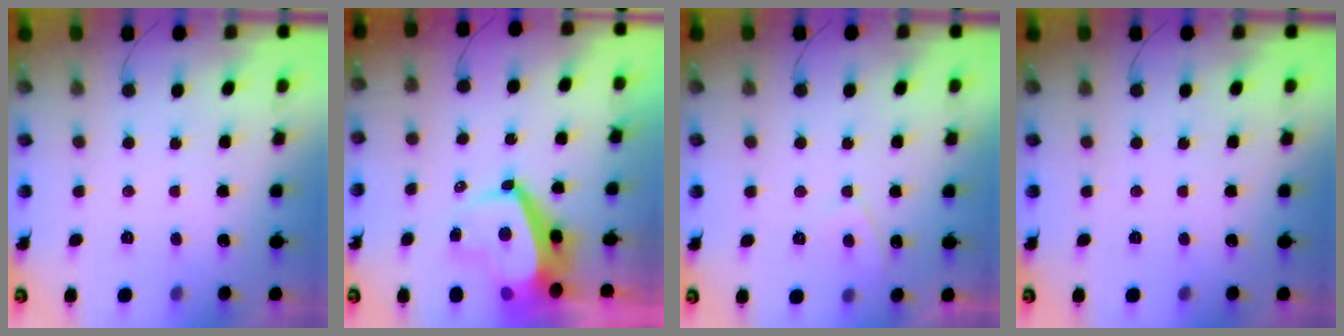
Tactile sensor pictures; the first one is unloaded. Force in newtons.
{"total": 9.1, "press": 9.1, "slide": 1.0}
{"total": 2.4, "press": 2.4, "slide": 0.5}
{"total": 0.0}